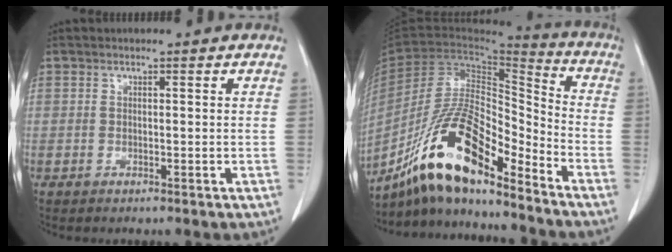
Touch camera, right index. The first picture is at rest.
{"total": 16.9, "force": [-12.2, 3.9, 10.9], "torque": [-0.198, 0.016, -0.220]}